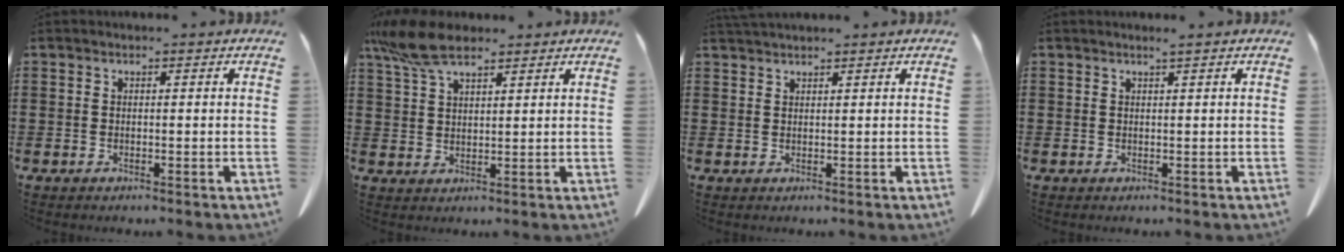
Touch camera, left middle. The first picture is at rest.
{"total": 7.7, "force": [5.5, 2.4, 4.9], "torque": [-0.115, -0.006, 0.103]}
{"total": 1.5, "force": [1.4, 0.1, 0.4], "torque": [-0.010, -0.001, 0.028]}
{"total": 0.6, "force": [0.4, -0.1, 0.4], "torque": [-0.006, -0.001, 0.008]}